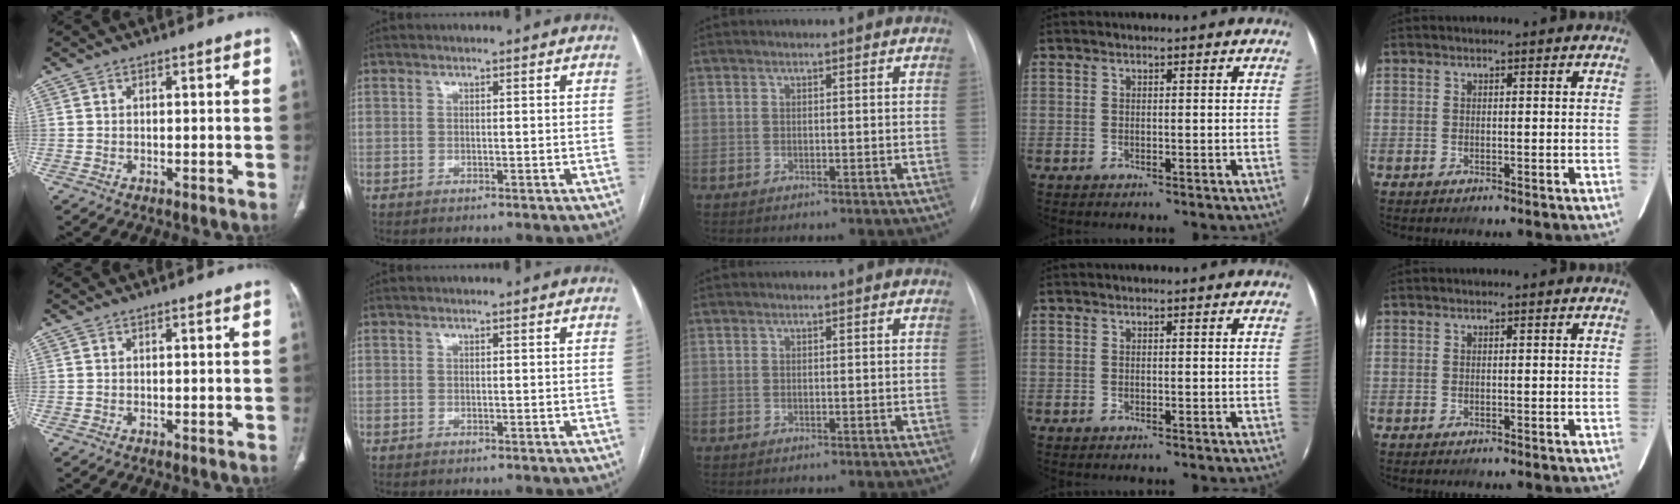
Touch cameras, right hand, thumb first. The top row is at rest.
{}